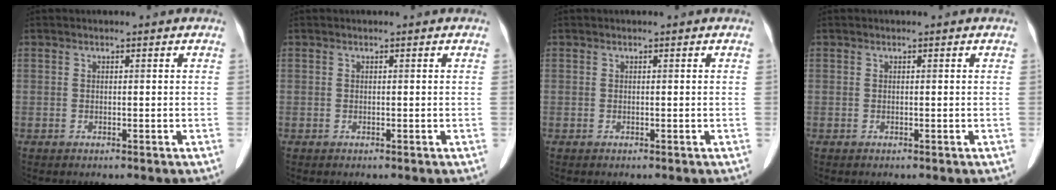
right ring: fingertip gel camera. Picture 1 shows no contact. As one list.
[{"total": 0.0}, {"total": 0.0}, {"total": 0.0}]